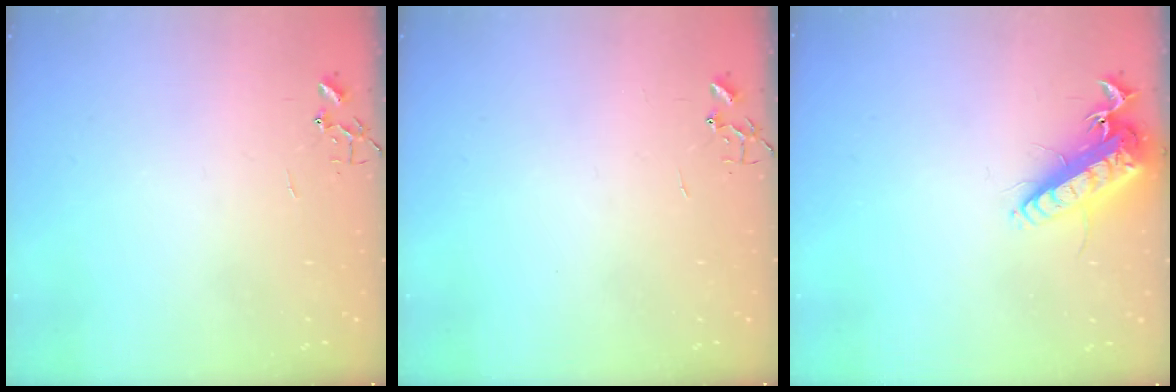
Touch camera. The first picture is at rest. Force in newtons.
{"total": 0.0}
{"total": 15.3, "press": 15.0, "slide": 3.0}